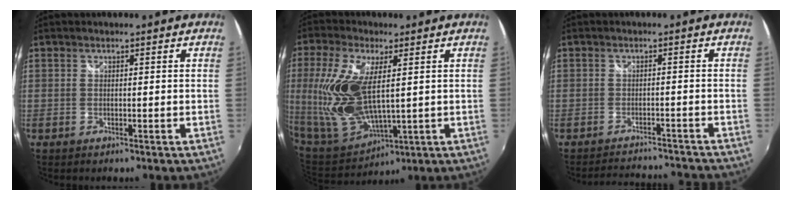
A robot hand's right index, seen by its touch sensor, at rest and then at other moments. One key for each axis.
{"total": 17.6, "fx": 2.8, "fy": 7.8, "fz": 15.5, "tx": -0.327, "ty": -0.007, "tz": 0.070}
{"total": 8.2, "fx": -7.8, "fy": 2.1, "fz": 1.8, "tx": -0.040, "ty": 0.018, "tz": -0.104}